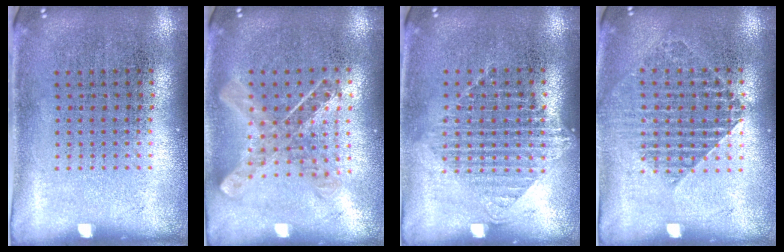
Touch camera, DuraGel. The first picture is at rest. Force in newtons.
{"total": 1.0, "press": 1.0, "slide": 0.1}
{"total": 1.1, "press": 1.0, "slide": 0.5}
{"total": 1.4, "press": 1.3, "slide": 0.5}